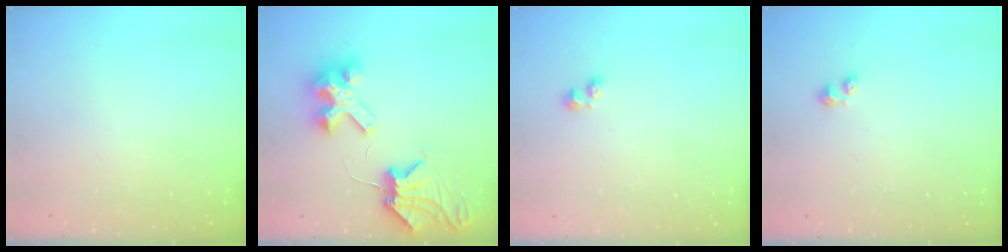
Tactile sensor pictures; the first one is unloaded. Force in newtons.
{"total": 9.6, "press": 9.5, "slide": 0.9}
{"total": 1.8, "press": 1.7, "slide": 0.4}
{"total": 2.5, "press": 2.5, "slide": 0.4}